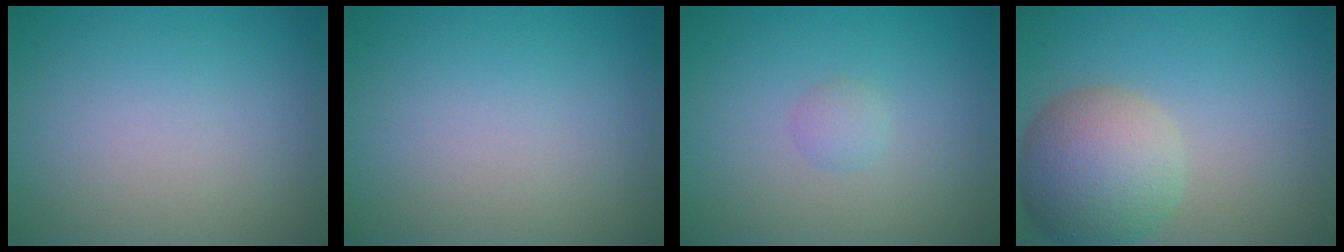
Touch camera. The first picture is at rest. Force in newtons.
{"total": 0.0}
{"total": 1.0, "press": 1.0, "slide": 0.0}
{"total": 7.3, "press": 7.3, "slide": 0.3}